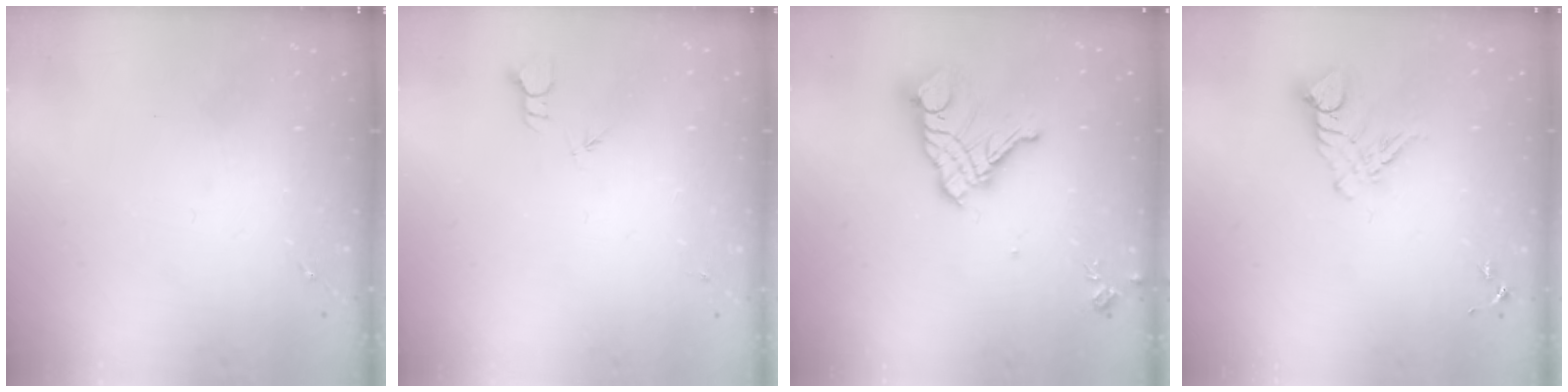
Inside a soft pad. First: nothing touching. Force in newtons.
{"total": 2.3, "press": 2.3, "slide": 0.1}
{"total": 14.3, "press": 14.2, "slide": 1.6}
{"total": 9.4, "press": 9.4, "slide": 0.9}